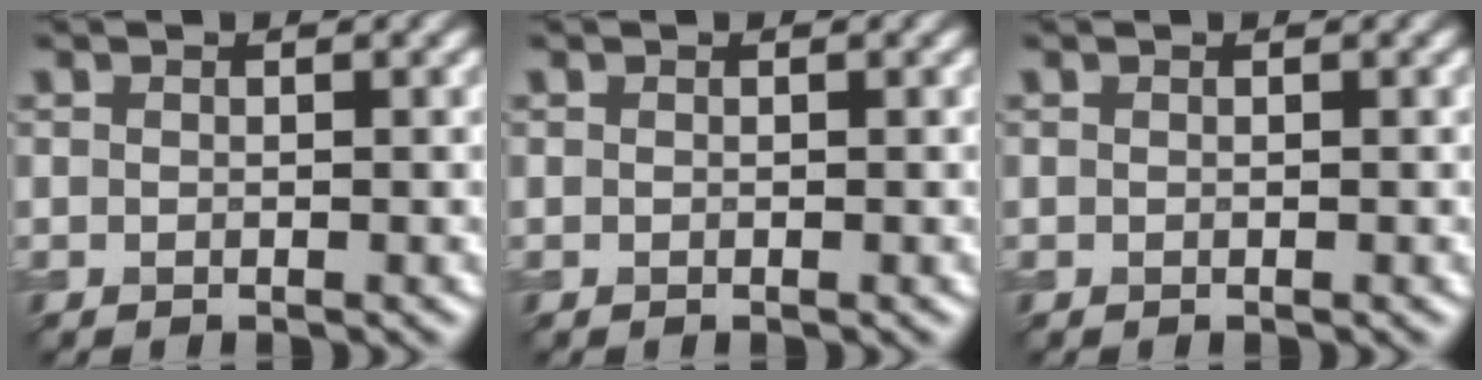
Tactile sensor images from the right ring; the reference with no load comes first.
{"total": 0.0}
{"total": 0.0}